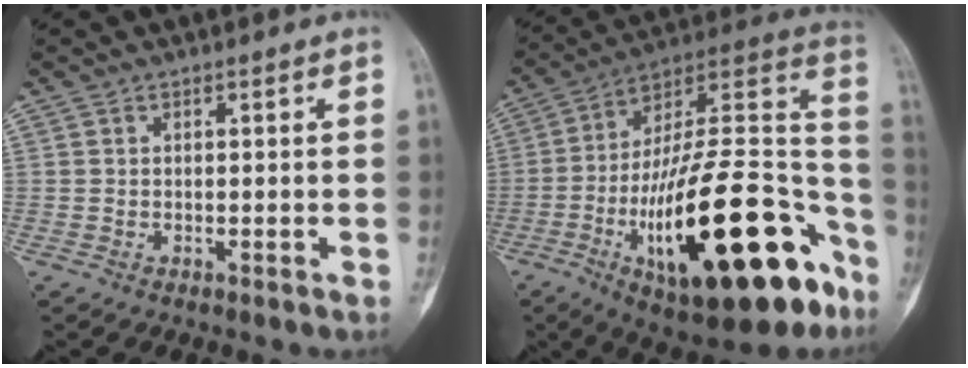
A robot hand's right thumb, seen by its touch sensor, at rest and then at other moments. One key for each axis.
{"total": 34.8, "fx": -13.9, "fy": 12.6, "fz": 29.3, "tx": -0.396, "ty": 0.062, "tz": -0.211}